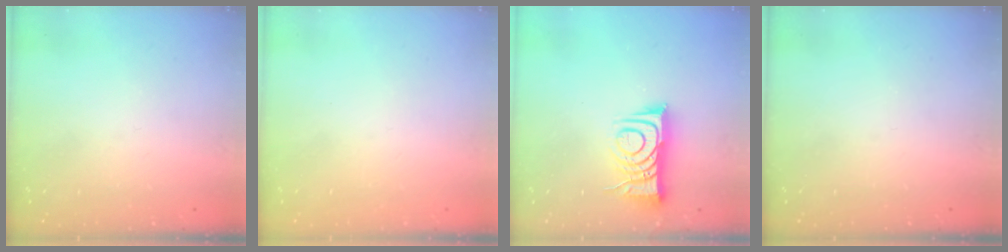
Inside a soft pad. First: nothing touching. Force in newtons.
{"total": 1.5, "press": 1.5, "slide": 0.1}
{"total": 9.8, "press": 9.8, "slide": 1.2}
{"total": 0.0}